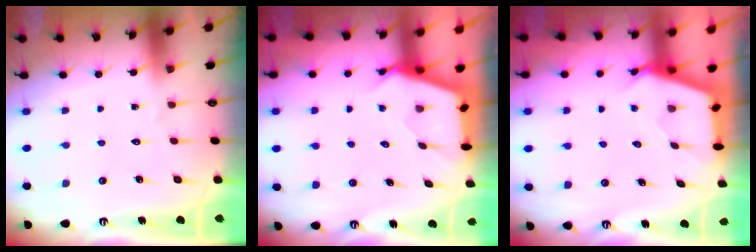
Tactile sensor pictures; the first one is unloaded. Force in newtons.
{"total": 2.6, "press": 2.6, "slide": 0.3}
{"total": 2.7, "press": 2.7, "slide": 0.3}